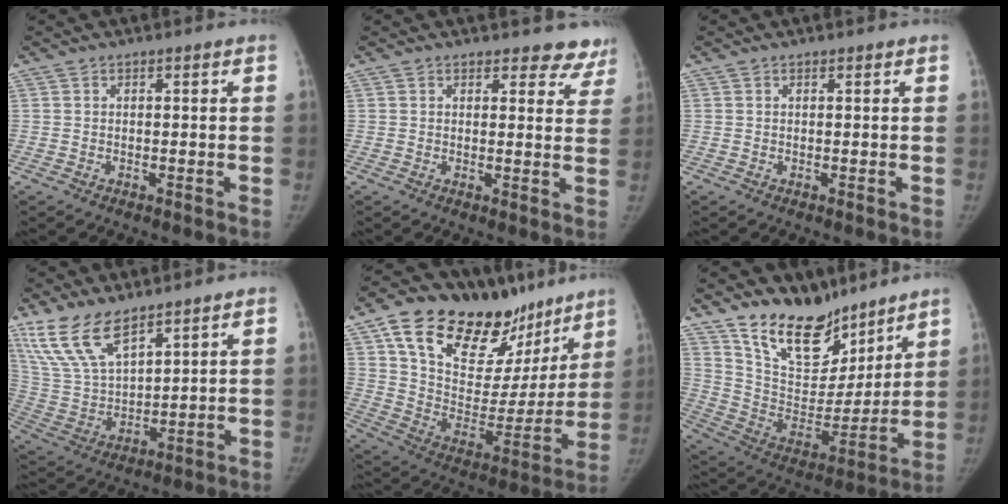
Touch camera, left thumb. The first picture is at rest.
{"total": 7.1, "force": [6.5, 2.8, 0.5], "torque": [0.049, -0.033, 0.046]}
{"total": 0.0}
{"total": 13.4, "force": [9.5, 5.4, 7.8], "torque": [-0.145, -0.038, 0.206]}
{"total": 30.4, "force": [19.3, 15.3, 17.9], "torque": [-0.234, -0.041, 0.313]}
{"total": 18.4, "force": [14.5, 8.8, 7.0], "torque": [-0.068, -0.095, 0.260]}